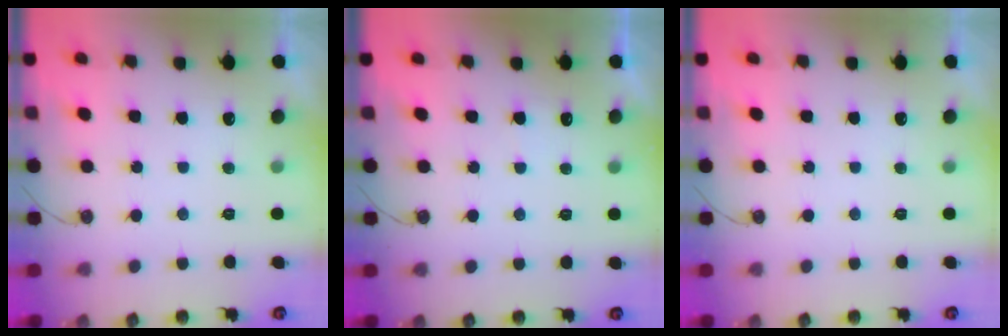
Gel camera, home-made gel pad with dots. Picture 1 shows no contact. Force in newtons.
{"total": 3.2, "press": 3.2, "slide": 0.4}
{"total": 0.0}